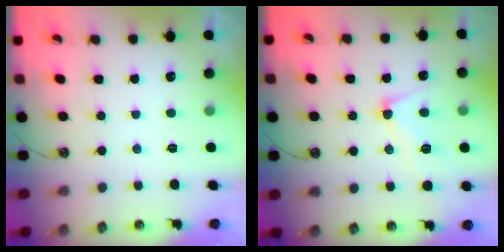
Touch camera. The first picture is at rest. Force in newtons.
{"total": 7.0, "press": 7.0, "slide": 0.8}